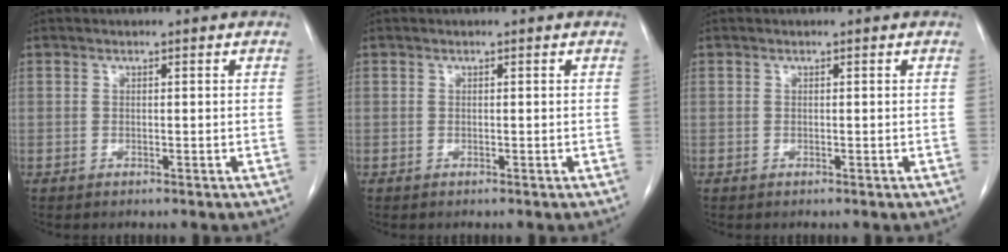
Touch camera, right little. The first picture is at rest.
{"total": 0.0}
{"total": 0.0}